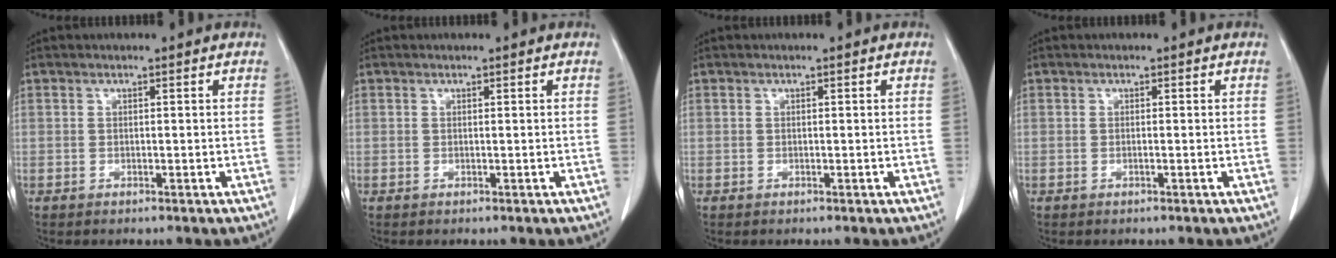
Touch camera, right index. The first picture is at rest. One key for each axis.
{"total": 0.0}
{"total": 0.0}
{"total": 0.0}